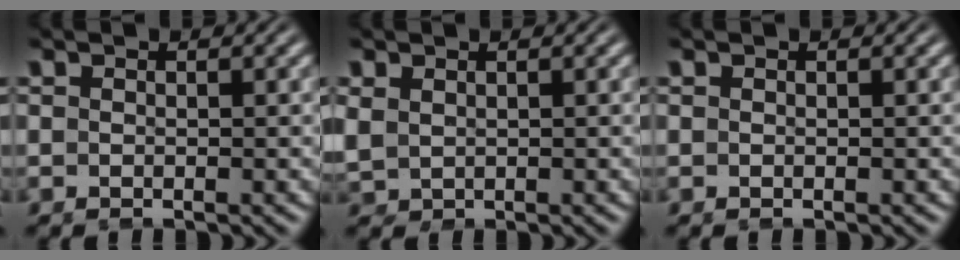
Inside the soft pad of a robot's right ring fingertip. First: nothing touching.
{"total": 2.5, "force": [0.3, 2.4, 0.7], "torque": [-0.033, -0.018, 0.018]}
{"total": 0.0}